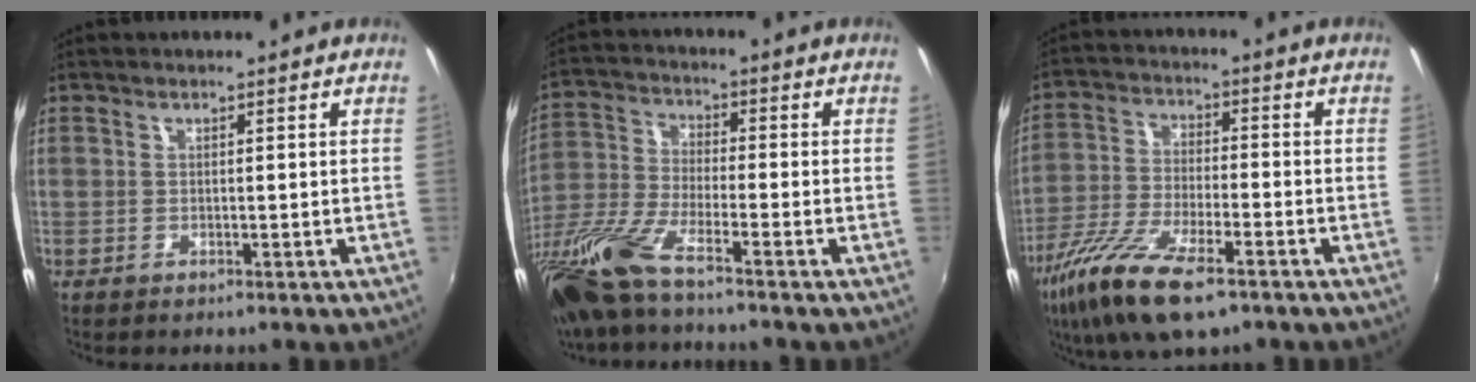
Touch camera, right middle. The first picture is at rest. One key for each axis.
{"total": 14.1, "fx": -10.4, "fy": 1.9, "fz": 9.3, "tx": -0.212, "ty": -0.035, "tz": -0.209}
{"total": 14.9, "fx": -9.3, "fy": 4.5, "fz": 10.7, "tx": -0.229, "ty": -0.039, "tz": -0.182}